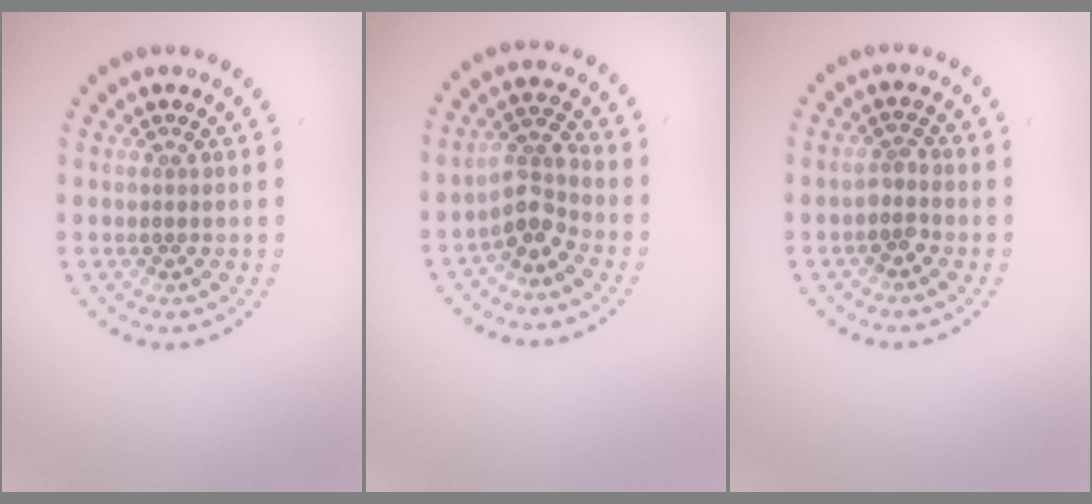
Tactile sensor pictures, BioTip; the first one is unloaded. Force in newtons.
{"total": 2.7, "press": 2.1, "slide": 1.8}
{"total": 1.4, "press": 1.1, "slide": 0.9}